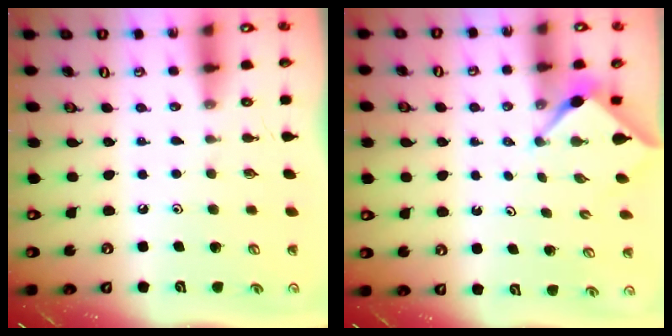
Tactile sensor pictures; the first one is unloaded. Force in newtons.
{"total": 2.9, "press": 2.9, "slide": 0.2}